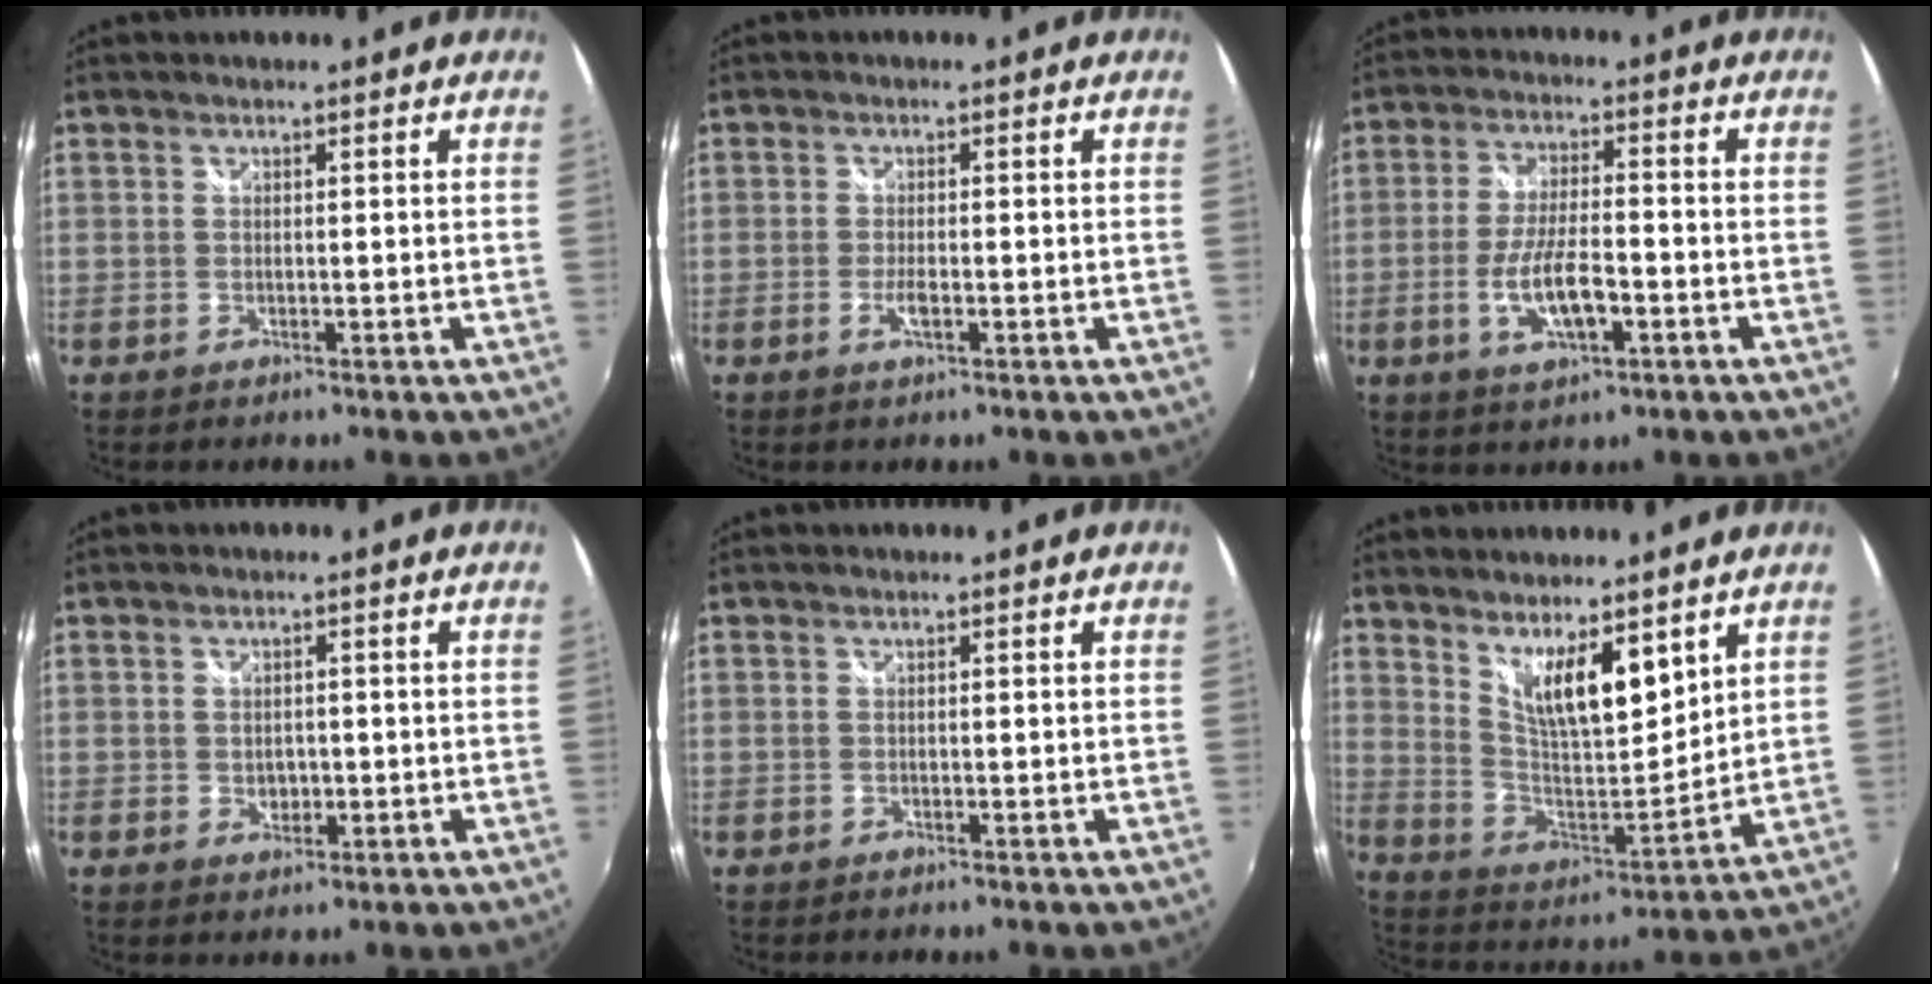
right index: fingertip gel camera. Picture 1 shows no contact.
{"total": 2.4, "force": [-0.8, 0.7, 2.1], "torque": [-0.044, -0.004, -0.015]}
{"total": 9.3, "force": [-3.1, 3.0, 8.2], "torque": [-0.162, -0.008, -0.054]}
{"total": 2.9, "force": [-0.4, 2.3, 1.6], "torque": [-0.025, -0.003, -0.005]}
{"total": 0.0}
{"total": 12.6, "force": [7.6, 4.0, 9.1], "torque": [-0.149, -0.011, 0.147]}